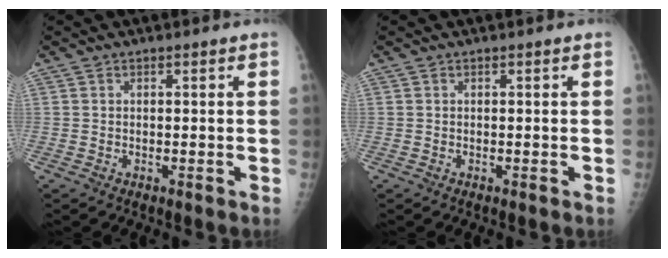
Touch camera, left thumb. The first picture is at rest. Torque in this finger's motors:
{"motor_torque": [0.00, 0.00, 0.00, 0.00, 0.00]}